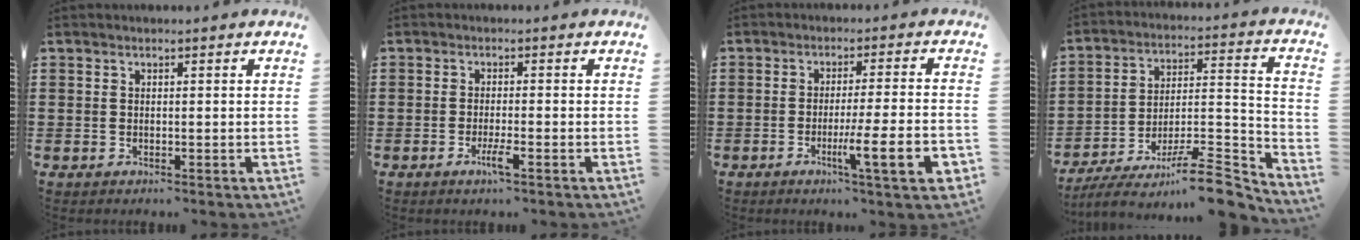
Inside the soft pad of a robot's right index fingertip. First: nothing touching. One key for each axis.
{"total": 2.9, "fx": -1.6, "fy": 0.1, "fz": 2.4, "tx": -0.053, "ty": -0.008, "tz": -0.032}
{"total": 9.5, "fx": -3.5, "fy": 0.6, "fz": 8.8, "tx": -0.142, "ty": -0.005, "tz": -0.058}
{"total": 12.5, "fx": -9.7, "fy": 2.8, "fz": 7.3, "tx": -0.102, "ty": 0.038, "tz": -0.175}